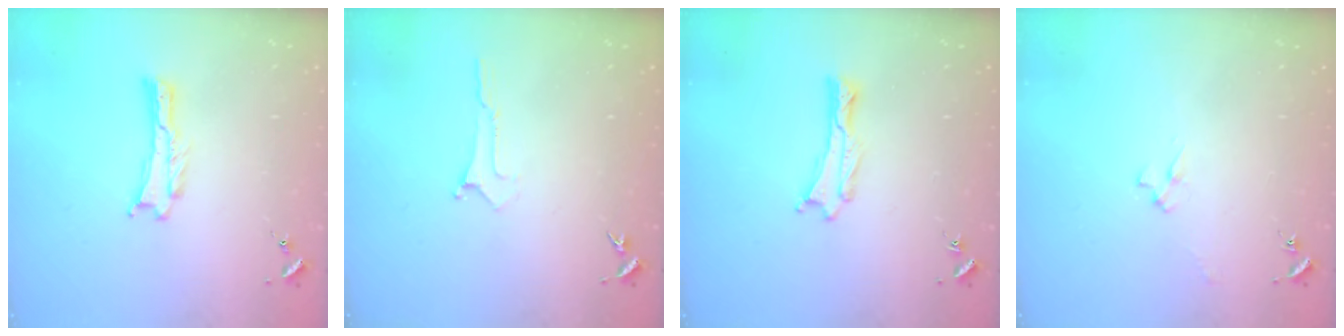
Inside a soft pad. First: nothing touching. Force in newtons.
{"total": 0.0}
{"total": 0.0}
{"total": 2.4, "press": 2.4, "slide": 0.3}